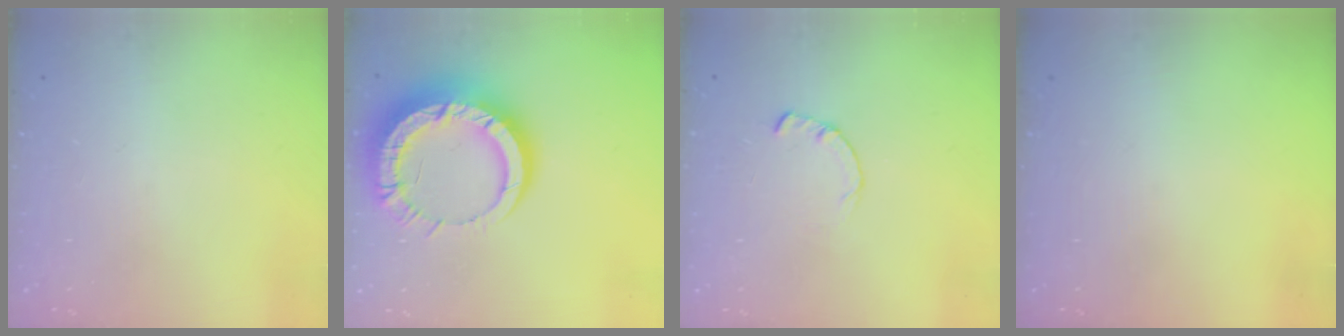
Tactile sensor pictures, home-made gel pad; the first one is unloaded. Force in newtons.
{"total": 16.8, "press": 16.7, "slide": 1.7}
{"total": 0.8, "press": 0.8, "slide": 0.2}
{"total": 0.0}